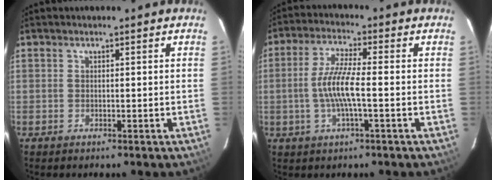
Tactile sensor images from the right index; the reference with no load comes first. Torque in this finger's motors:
{"motor_torque": [1.16, -0.39, 0.71, 0.20]}